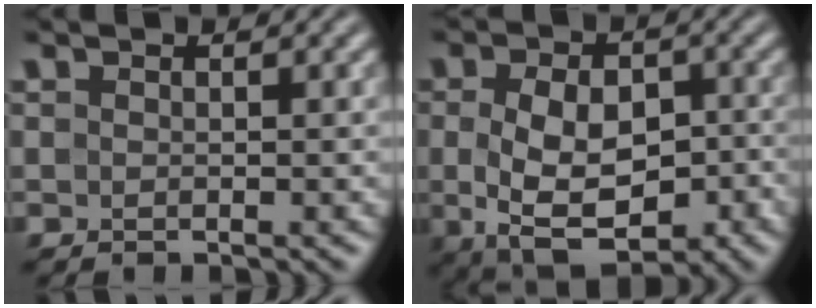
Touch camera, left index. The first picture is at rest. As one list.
[{"total": 8.4, "force": [-1.5, 4.9, 6.7], "torque": [-0.122, -0.015, -0.025]}]